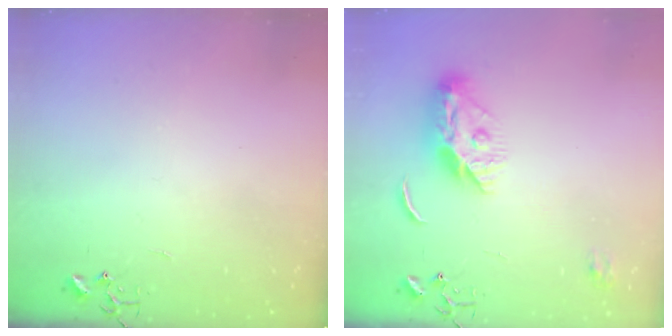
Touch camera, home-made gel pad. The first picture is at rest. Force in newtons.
{"total": 11.3, "press": 11.3, "slide": 0.7}